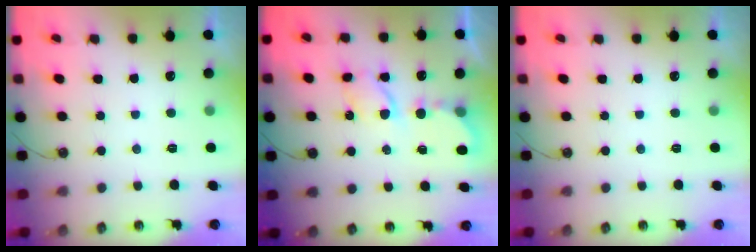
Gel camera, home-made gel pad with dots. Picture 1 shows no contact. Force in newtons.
{"total": 6.5, "press": 6.5, "slide": 0.2}
{"total": 0.0}